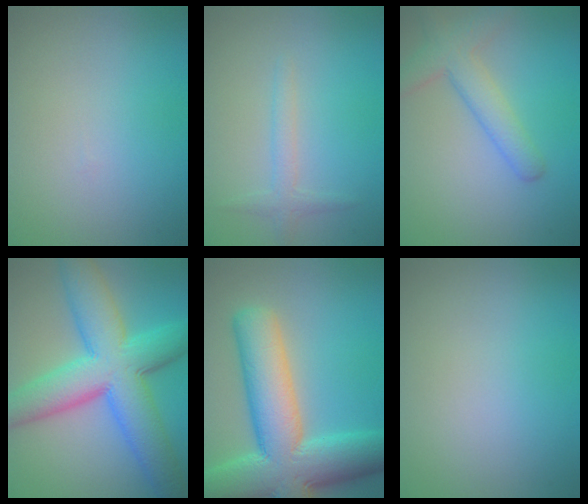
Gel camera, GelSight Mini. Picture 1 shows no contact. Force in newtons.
{"total": 1.7, "press": 1.7, "slide": 0.1}
{"total": 3.7, "press": 3.7, "slide": 0.1}
{"total": 10.9, "press": 10.9, "slide": 0.2}
{"total": 13.0, "press": 13.0, "slide": 1.0}
{"total": 0.0}